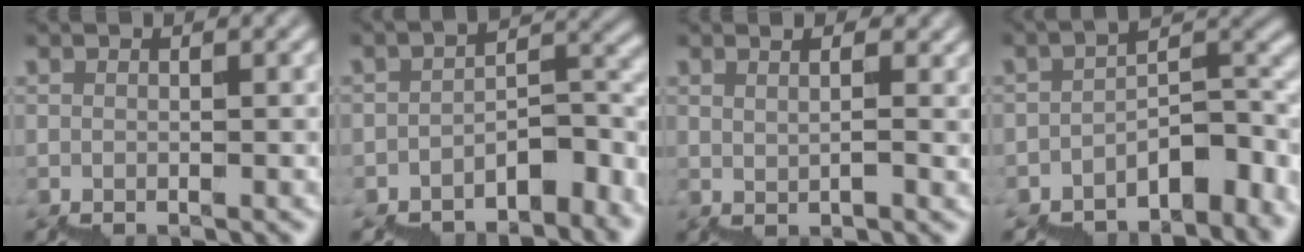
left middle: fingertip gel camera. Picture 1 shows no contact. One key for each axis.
{"total": 5.4, "fx": -3.7, "fy": 2.5, "fz": 3.1, "tx": -0.037, "ty": 0.009, "tz": -0.063}
{"total": 2.3, "fx": 1.8, "fy": 0.5, "fz": 1.4, "tx": -0.007, "ty": 0.006, "tz": 0.035}
{"total": 6.8, "fx": -4.1, "fy": 3.4, "fz": 4.2, "tx": -0.047, "ty": 0.010, "tz": -0.068}